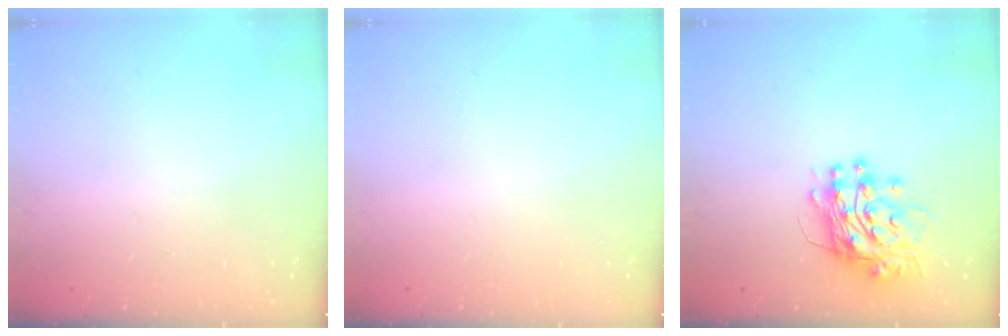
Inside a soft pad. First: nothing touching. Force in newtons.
{"total": 0.0}
{"total": 12.9, "press": 12.8, "slide": 1.3}